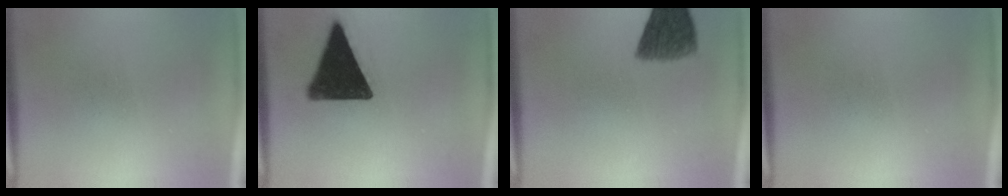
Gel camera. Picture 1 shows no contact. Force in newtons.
{"total": 16.6}
{"total": 8.2}
{"total": 0.0}